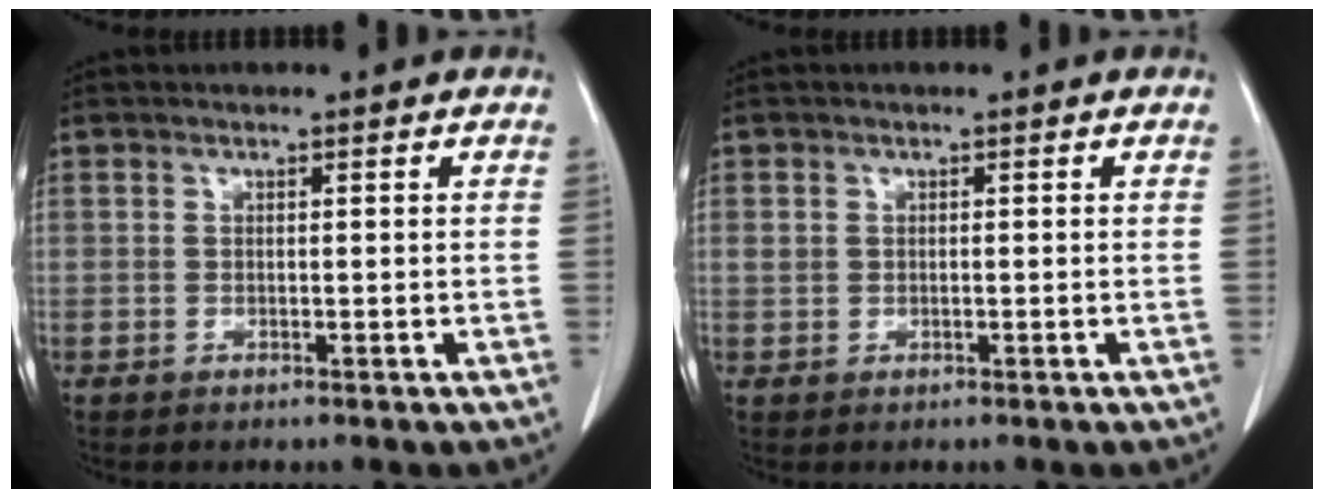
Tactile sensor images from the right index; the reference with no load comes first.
{"total": 1.3, "force": [0.1, 1.0, 0.9], "torque": [-0.020, 0.010, 0.006]}